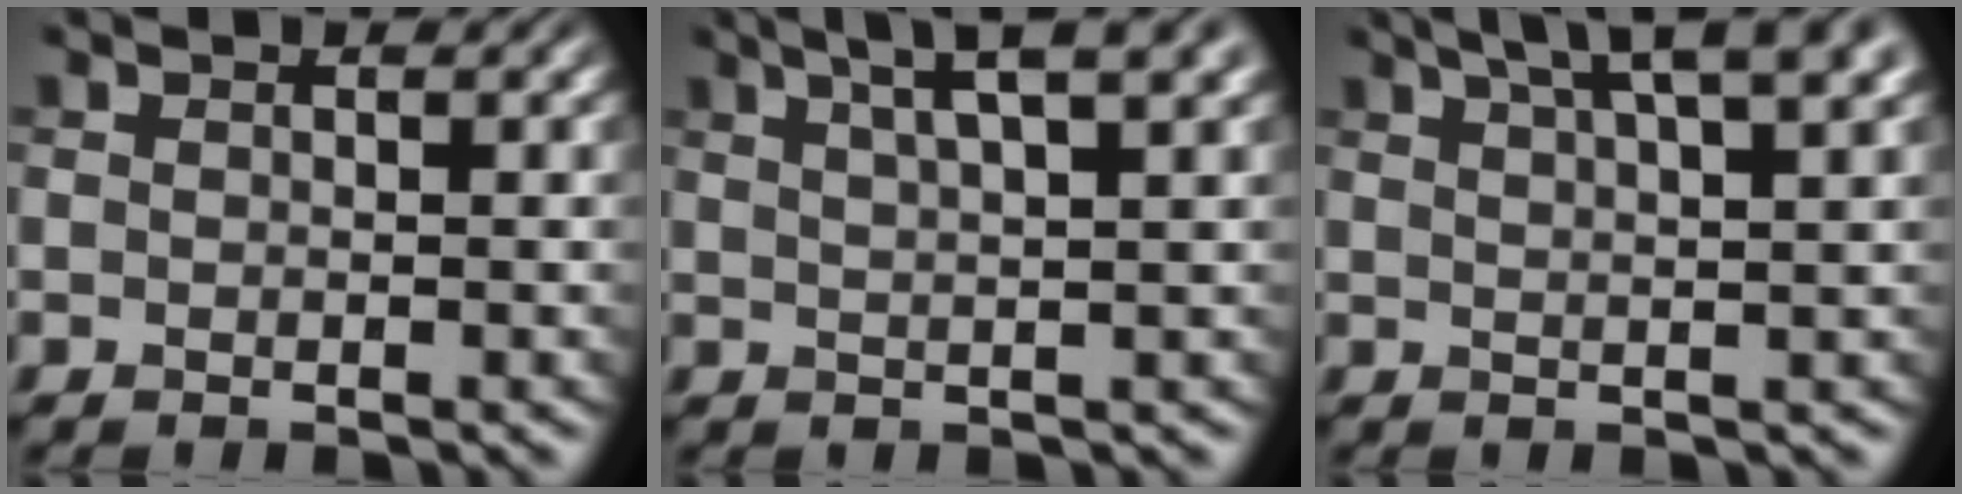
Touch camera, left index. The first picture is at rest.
{"total": 6.0, "force": [3.7, 1.3, 4.5], "torque": [-0.055, 0.022, 0.045]}
{"total": 8.2, "force": [5.3, 2.3, 5.8], "torque": [-0.063, 0.036, 0.050]}